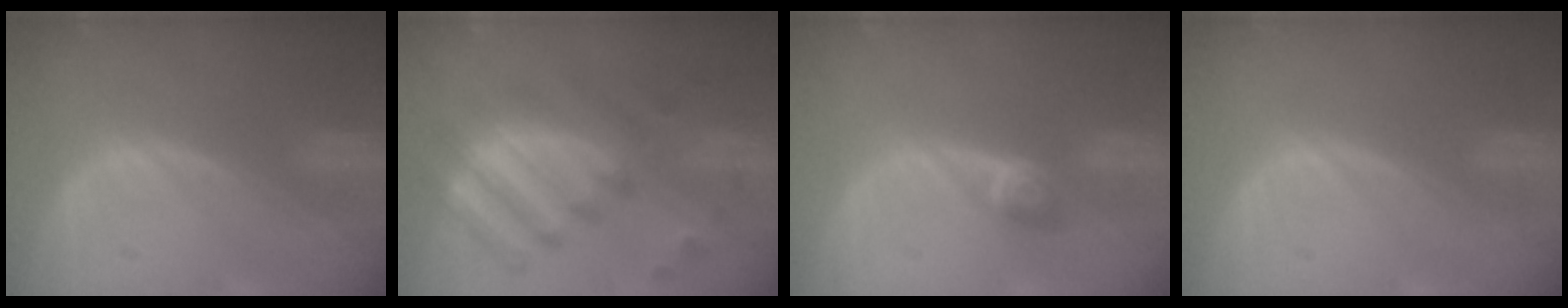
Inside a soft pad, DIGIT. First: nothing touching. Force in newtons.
{"total": 10.6, "press": 10.2, "slide": 3.1}
{"total": 2.7, "press": 2.5, "slide": 1.1}
{"total": 0.0}